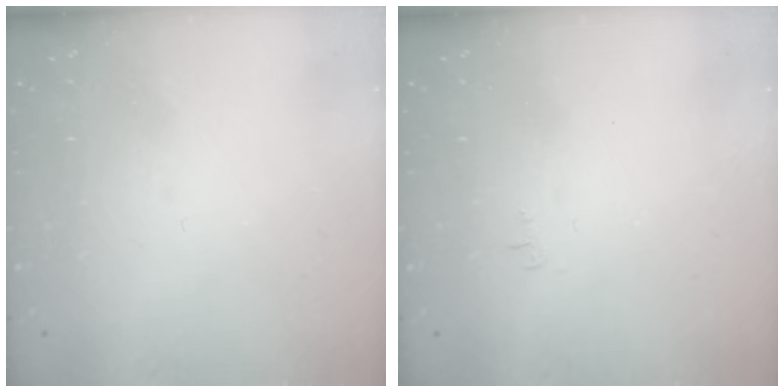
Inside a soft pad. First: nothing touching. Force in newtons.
{"total": 3.3, "press": 3.3, "slide": 0.5}